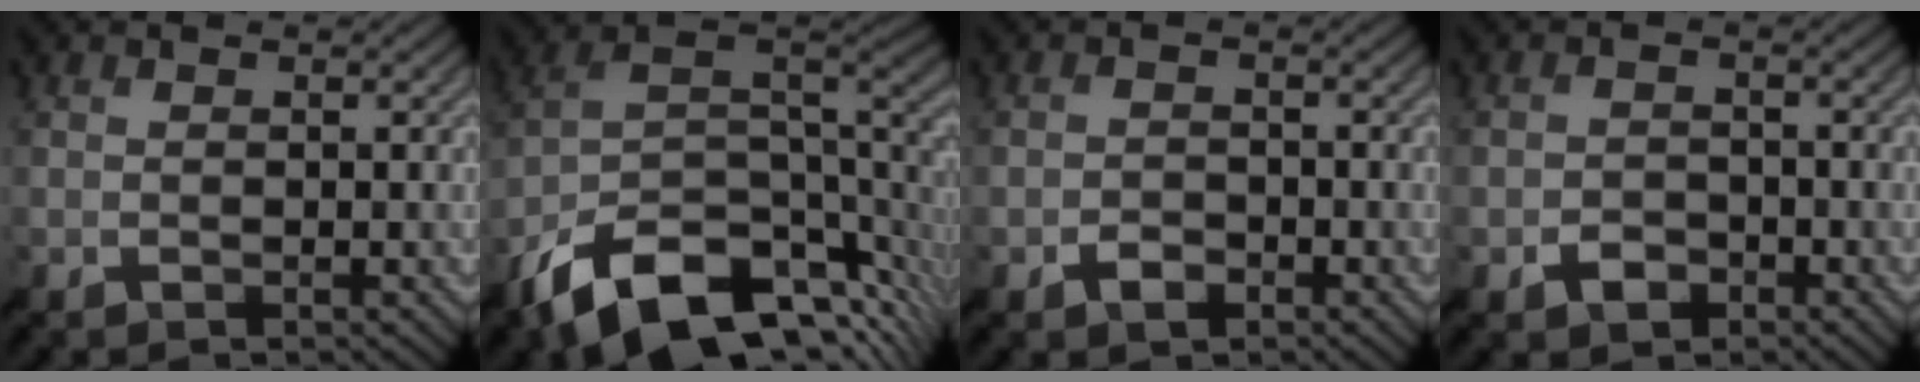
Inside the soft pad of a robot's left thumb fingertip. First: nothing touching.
{"total": 15.3, "force": [-8.1, 7.6, 10.6], "torque": [-0.226, -0.021, -0.131]}
{"total": 1.8, "force": [-0.9, 1.2, 0.9], "torque": [-0.015, 0.007, -0.019]}
{"total": 2.3, "force": [-1.2, 1.7, 1.0], "torque": [-0.014, 0.005, -0.027]}